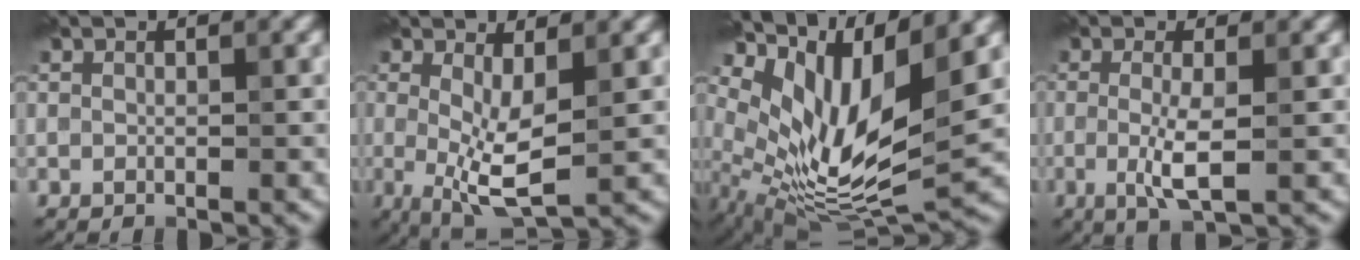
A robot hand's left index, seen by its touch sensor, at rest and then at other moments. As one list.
[{"total": 5.3, "force": [-0.1, 1.6, 5.0], "torque": [-0.100, -0.013, 0.000]}, {"total": 11.7, "force": [3.8, 4.9, 9.9], "torque": [-0.193, -0.017, 0.083]}, {"total": 3.4, "force": [-0.4, 0.5, 3.3], "torque": [-0.068, -0.009, -0.007]}]